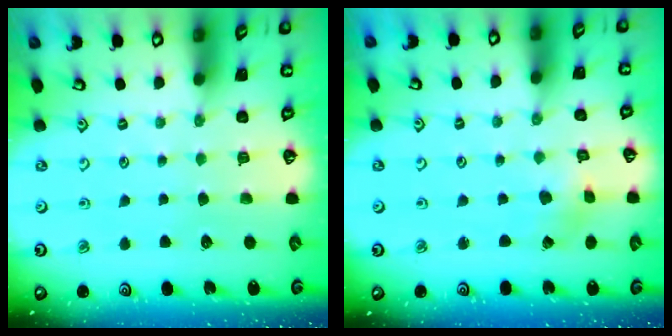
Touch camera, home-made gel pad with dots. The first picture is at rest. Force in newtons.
{"total": 1.4, "press": 1.4, "slide": 0.4}